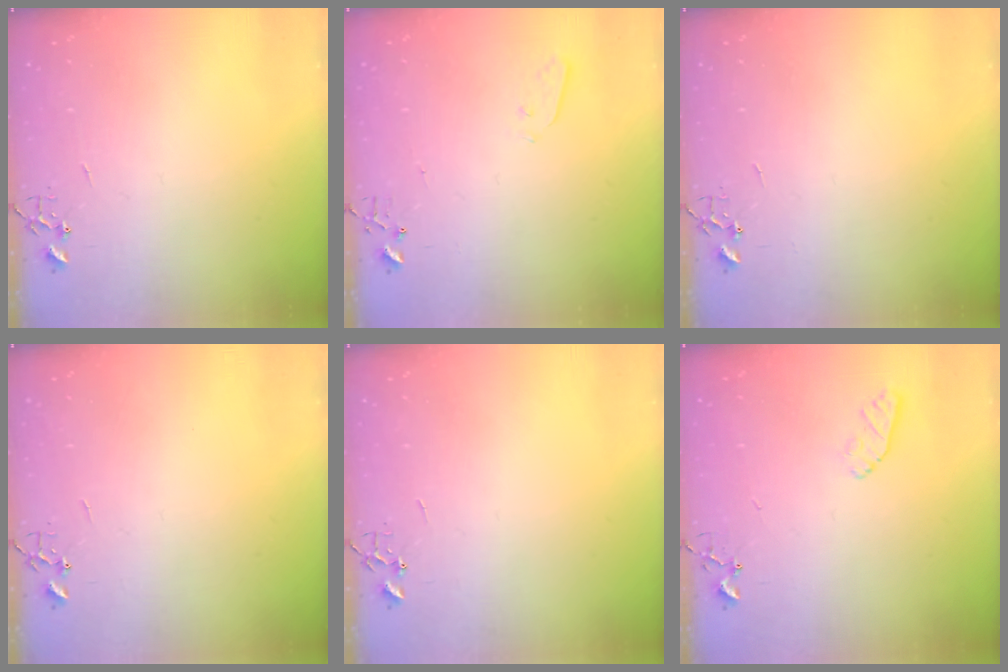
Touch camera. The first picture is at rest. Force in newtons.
{"total": 2.9, "press": 2.8, "slide": 0.8}
{"total": 0.0}
{"total": 0.0}
{"total": 0.0}
{"total": 7.2, "press": 7.1, "slide": 0.8}